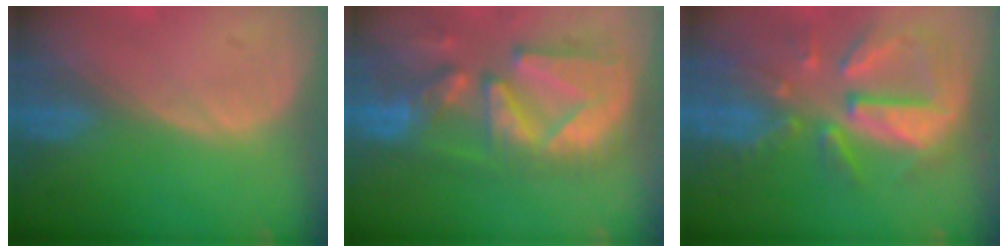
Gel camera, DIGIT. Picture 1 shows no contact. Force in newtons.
{"total": 12.3, "press": 11.0, "slide": 5.6}
{"total": 10.7, "press": 9.5, "slide": 5.0}